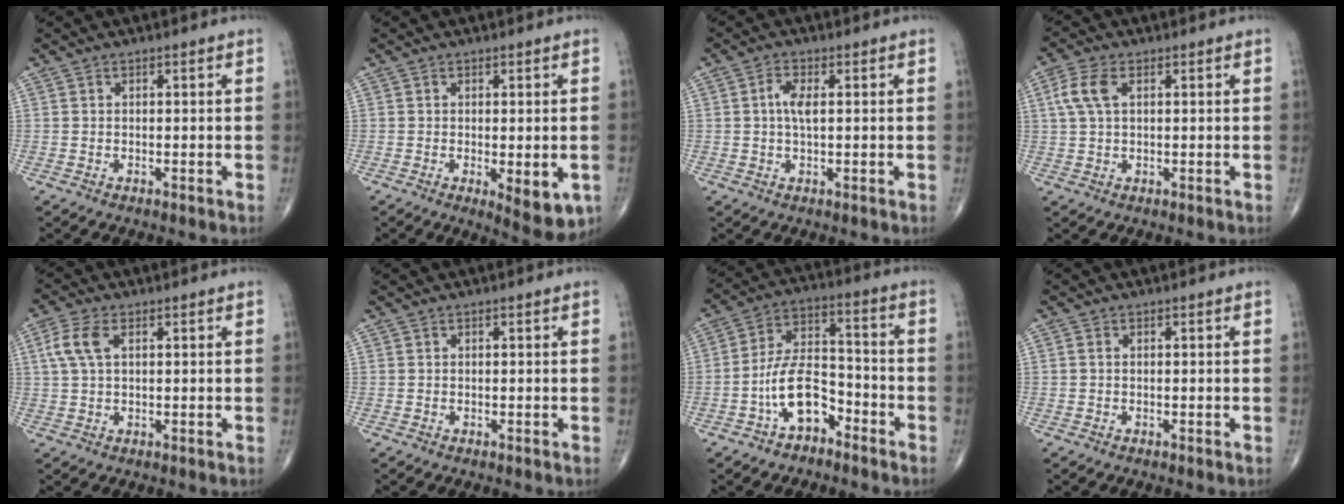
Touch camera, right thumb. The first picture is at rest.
{"total": 7.6, "force": [-2.2, 2.8, 6.7], "torque": [-0.078, -0.017, -0.024]}
{"total": 3.6, "force": [0.5, 1.4, 3.3], "torque": [-0.070, 0.001, 0.005]}
{"total": 5.4, "force": [1.6, 2.9, 4.3], "torque": [-0.109, 0.014, 0.031]}
{"total": 5.4, "force": [1.6, 2.8, 4.4], "torque": [-0.112, 0.014, 0.033]}
{"total": 0.0}
{"total": 10.8, "force": [-5.4, 6.1, 7.2], "torque": [-0.115, 0.059, -0.100]}
{"total": 0.5, "force": [0.0, 0.3, 0.4], "torque": [-0.008, 0.000, -0.003]}